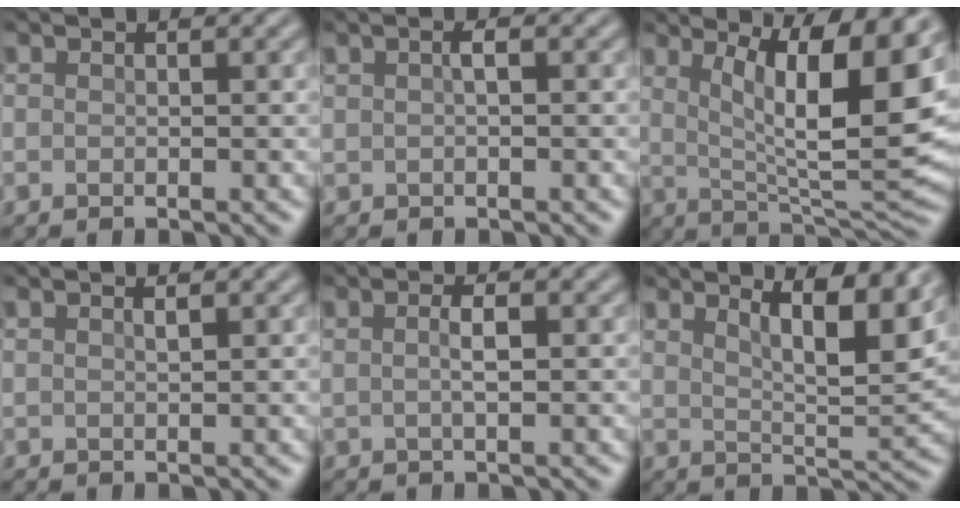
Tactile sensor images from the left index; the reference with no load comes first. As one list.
[{"total": 0.8, "force": [0.0, 0.2, 0.8], "torque": [-0.020, 0.004, 0.000]}, {"total": 12.5, "force": [3.3, 3.5, 11.6], "torque": [-0.162, -0.013, 0.052]}, {"total": 0.6, "force": [0.5, 0.1, 0.4], "torque": [-0.010, 0.000, 0.008]}, {"total": 1.7, "force": [0.1, 0.4, 1.6], "torque": [-0.032, 0.000, 0.000]}, {"total": 6.9, "force": [4.1, 1.8, 5.2], "torque": [-0.077, 0.000, 0.068]}]